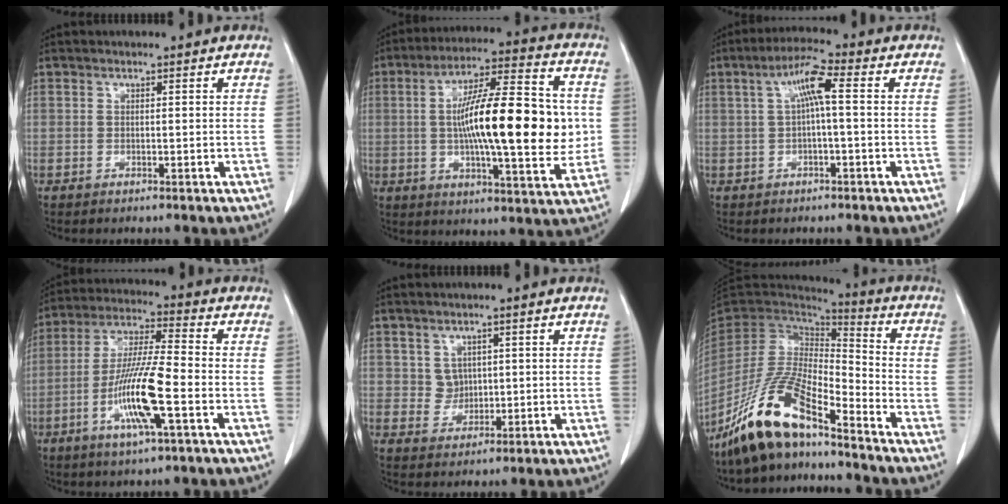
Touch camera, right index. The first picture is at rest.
{"total": 20.5, "force": [0.5, 4.0, 20.0], "torque": [-0.330, 0.015, 0.006]}
{"total": 5.5, "force": [0.9, 0.5, 5.4], "torque": [-0.102, 0.020, 0.017]}
{"total": 12.2, "force": [-4.0, 0.7, 11.5], "torque": [-0.230, -0.007, -0.076]}
{"total": 2.7, "force": [0.9, 2.5, 0.7], "torque": [-0.011, 0.001, 0.022]}
{"total": 15.5, "force": [-11.5, 3.2, 9.9], "torque": [-0.196, -0.006, -0.216]}